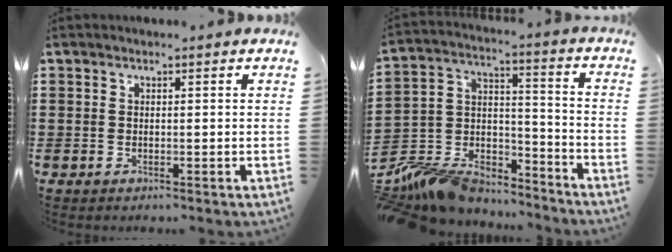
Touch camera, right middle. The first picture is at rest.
{"total": 9.9, "force": [-9.4, 2.8, 1.5], "torque": [-0.047, 0.008, -0.185]}